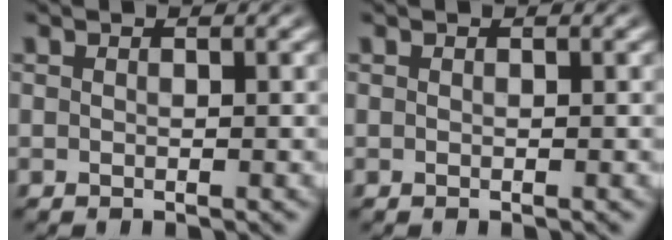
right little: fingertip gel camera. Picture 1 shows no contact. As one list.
[{"total": 0.0}]